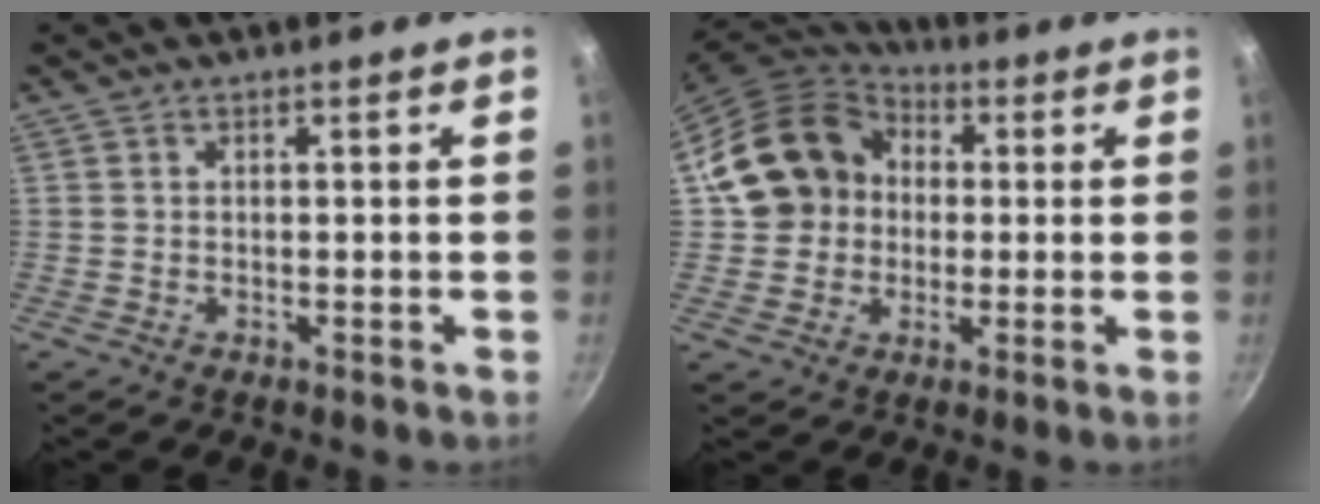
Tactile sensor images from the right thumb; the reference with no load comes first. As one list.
[{"total": 16.4, "force": [1.5, 14.2, 8.1], "torque": [-0.125, 0.041, 0.016]}]